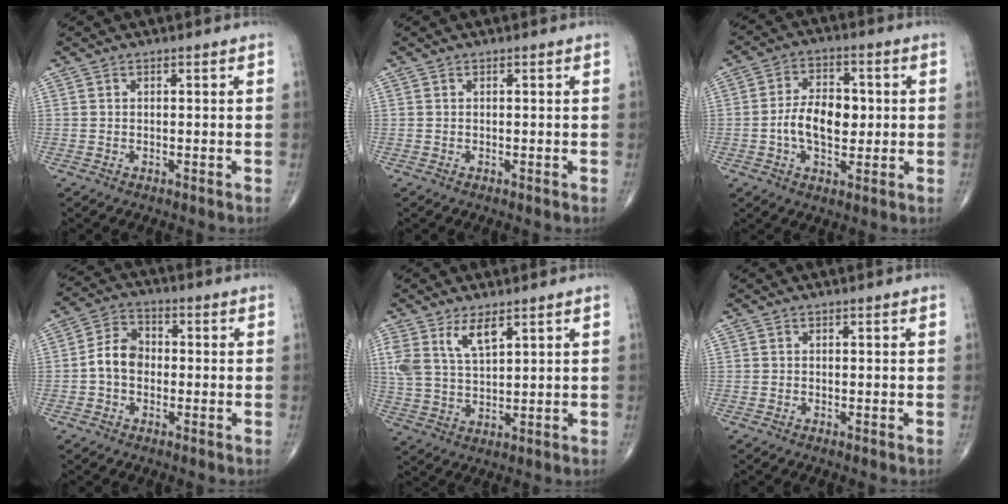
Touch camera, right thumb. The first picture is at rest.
{"total": 0.0}
{"total": 9.6, "force": [-0.5, 5.8, 7.6], "torque": [-0.116, 0.012, -0.013]}
{"total": 6.7, "force": [-0.9, 5.1, 4.3], "torque": [-0.066, 0.025, -0.030]}
{"total": 7.2, "force": [4.1, 2.8, 5.2], "torque": [-0.101, -0.017, 0.089]}
{"total": 0.0}